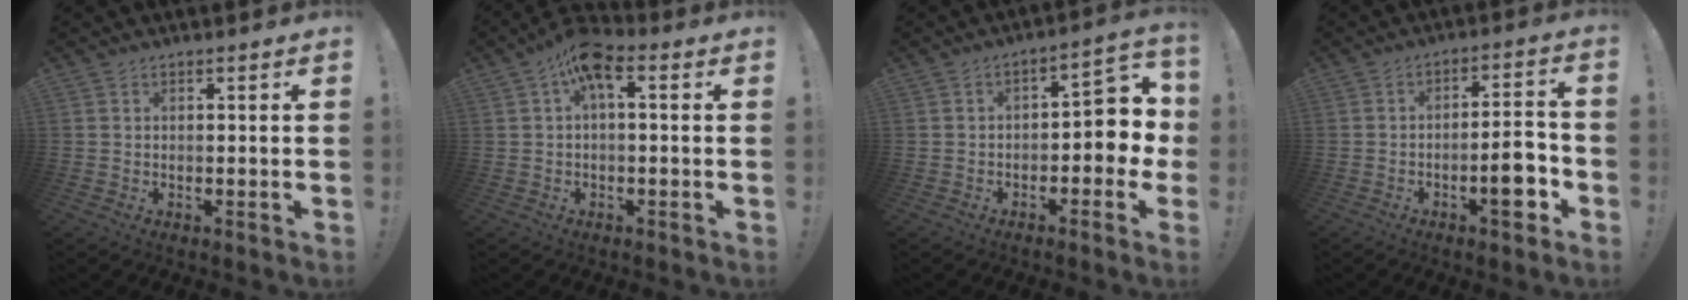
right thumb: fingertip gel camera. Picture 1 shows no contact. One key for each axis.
{"total": 7.9, "fx": 2.3, "fy": 3.4, "fz": 6.8, "tx": -0.117, "ty": -0.004, "tz": 0.044}
{"total": 6.6, "fx": -1.4, "fy": 4.4, "fz": 4.8, "tx": -0.043, "ty": 0.005, "tz": -0.024}
{"total": 9.4, "fx": -4.0, "fy": 2.7, "fz": 8.1, "tx": -0.111, "ty": 0.018, "tz": -0.066}